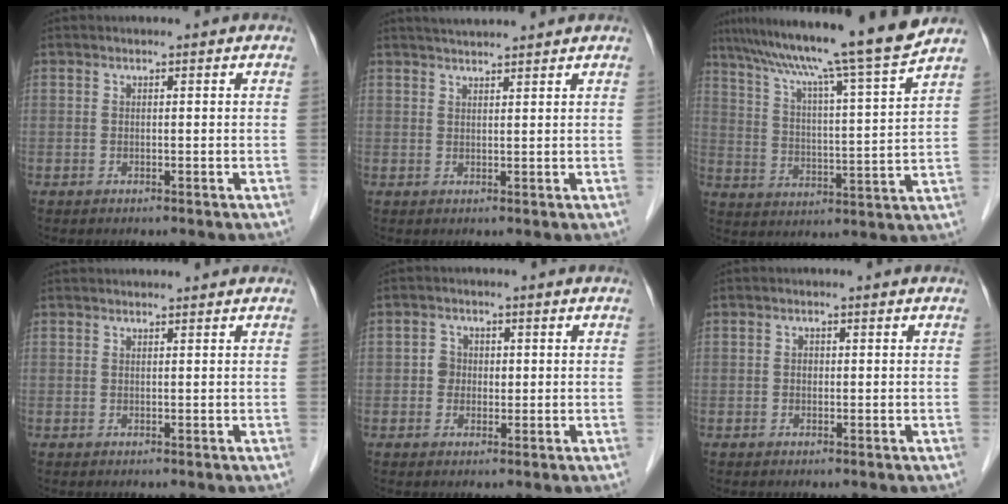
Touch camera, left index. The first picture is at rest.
{"total": 4.2, "force": [4.0, -0.2, 1.5], "torque": [-0.021, 0.029, 0.061]}
{"total": 18.8, "force": [15.9, -2.1, 9.9], "torque": [-0.164, -0.015, 0.234]}
{"total": 2.0, "force": [2.0, 0.2, 0.4], "torque": [-0.007, 0.025, 0.030]}
{"total": 2.5, "force": [0.1, 2.4, 0.8], "torque": [-0.015, 0.008, 0.000]}
{"total": 0.8, "force": [0.1, 0.7, 0.4], "torque": [-0.011, 0.003, -0.002]}